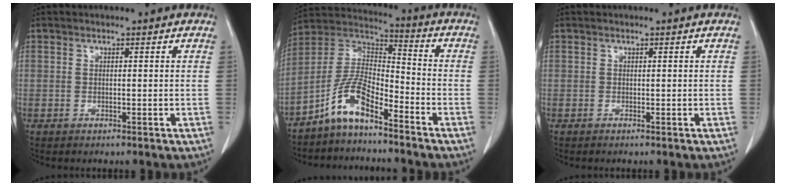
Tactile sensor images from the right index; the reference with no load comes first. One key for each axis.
{"total": 9.2, "fx": -6.5, "fy": 2.5, "fz": 6.1, "tx": -0.132, "ty": 0.022, "tz": -0.130}
{"total": 0.0}